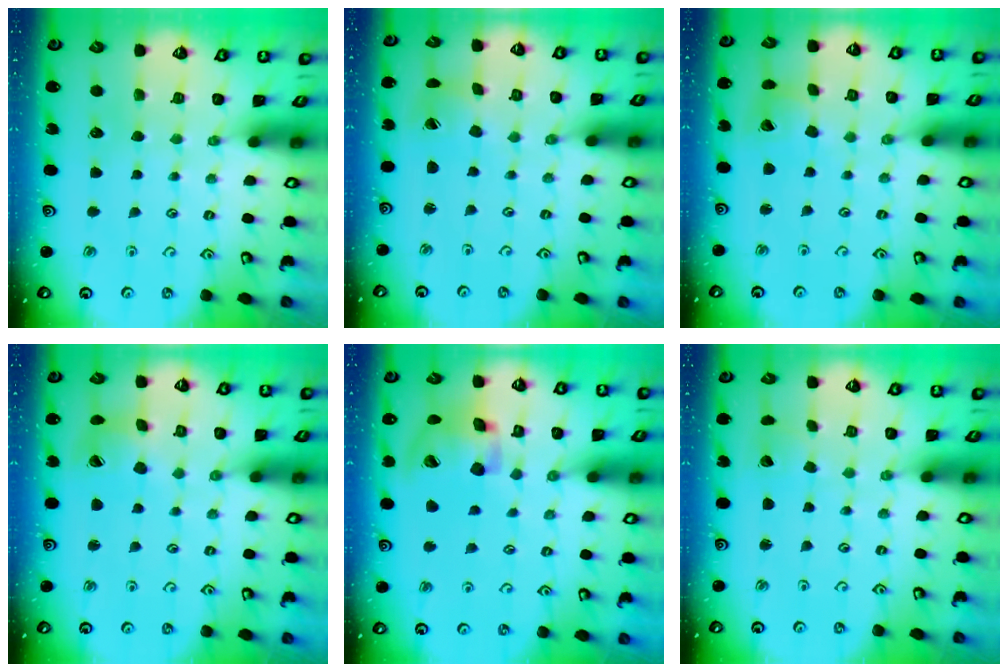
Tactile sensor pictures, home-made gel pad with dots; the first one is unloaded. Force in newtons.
{"total": 3.0, "press": 3.0, "slide": 0.5}
{"total": 7.6, "press": 7.5, "slide": 0.9}
{"total": 6.7, "press": 6.7, "slide": 0.9}
{"total": 14.9, "press": 14.8, "slide": 1.8}
{"total": 2.2, "press": 2.2, "slide": 0.2}